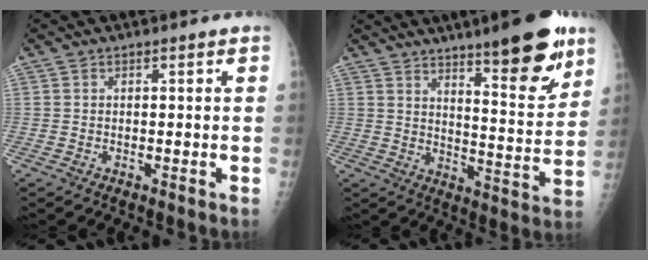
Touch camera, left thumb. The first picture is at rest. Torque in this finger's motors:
{"motor_torque": [0.34, 0.75, -0.03, -0.36, 0.13]}